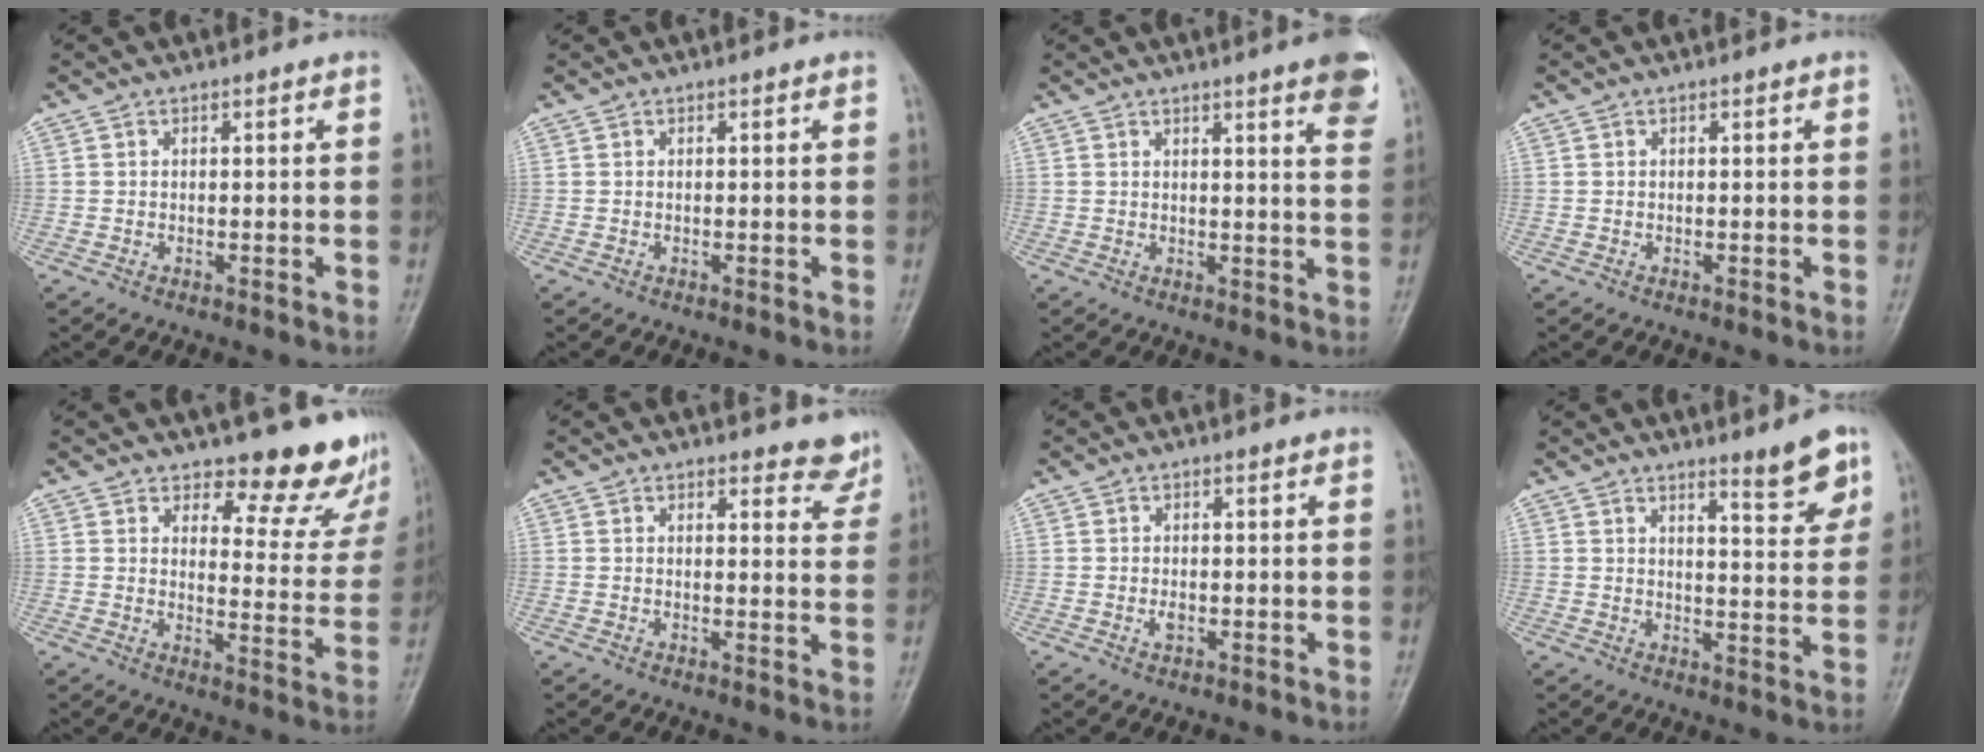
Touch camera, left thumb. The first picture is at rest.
{"total": 0.0}
{"total": 8.1, "force": [5.1, 0.9, 6.3], "torque": [-0.063, -0.019, 0.052]}
{"total": 0.0}
{"total": 12.5, "force": [11.2, 4.6, 3.3], "torque": [0.006, -0.101, 0.125]}
{"total": 4.7, "force": [4.3, 1.6, 1.1], "torque": [0.016, -0.031, 0.038]}
{"total": 1.3, "force": [-0.1, 0.8, 1.0], "torque": [-0.016, -0.002, -0.001]}
{"total": 7.1, "force": [5.0, 1.2, 4.9], "torque": [-0.056, -0.040, 0.070]}